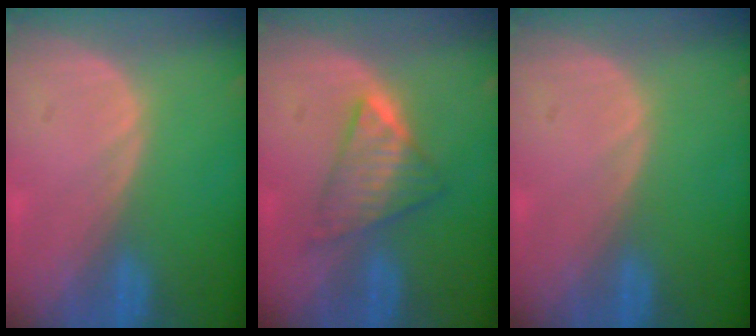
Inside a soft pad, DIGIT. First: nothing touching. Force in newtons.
{"total": 5.8, "press": 5.8, "slide": 0.7}
{"total": 0.0}